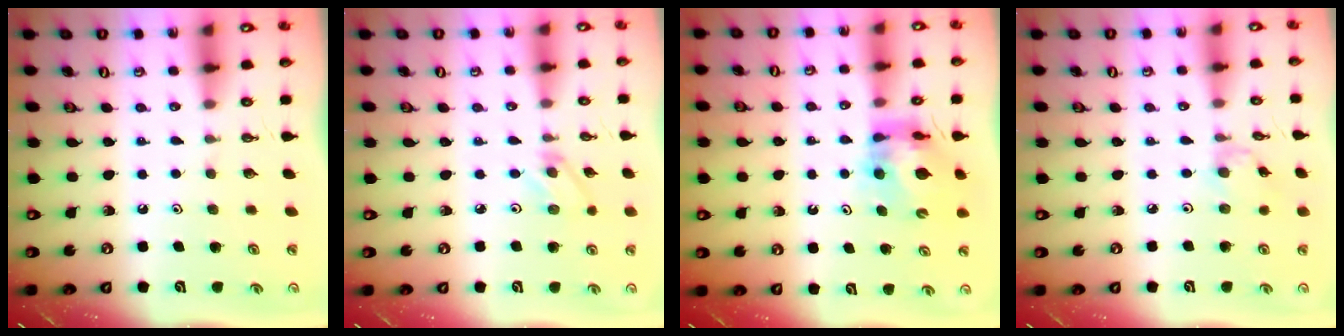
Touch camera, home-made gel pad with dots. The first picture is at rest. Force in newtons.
{"total": 3.5, "press": 3.4, "slide": 0.4}
{"total": 10.5, "press": 10.5, "slide": 1.1}
{"total": 1.3, "press": 1.2, "slide": 0.3}